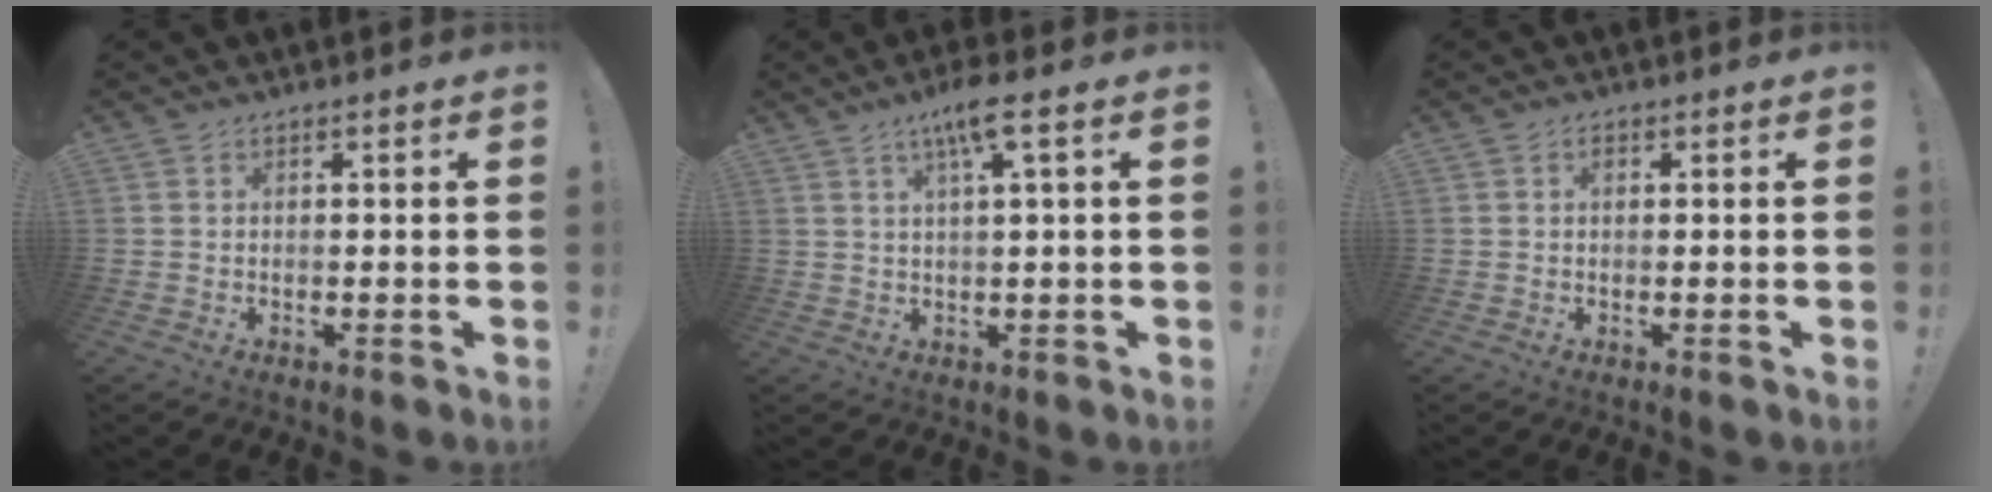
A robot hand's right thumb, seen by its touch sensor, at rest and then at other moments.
{"total": 7.1, "force": [3.2, 0.6, 6.3], "torque": [-0.111, -0.007, 0.049]}
{"total": 1.2, "force": [0.0, 0.8, 0.9], "torque": [-0.012, 0.003, -0.004]}